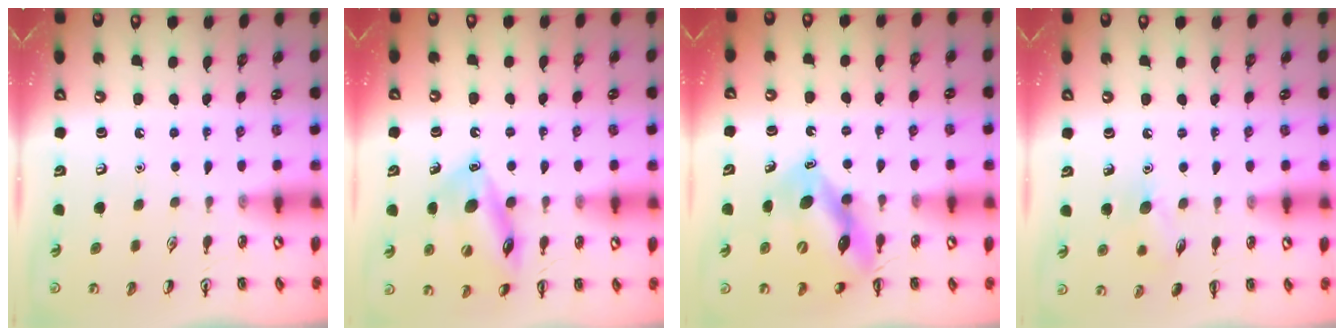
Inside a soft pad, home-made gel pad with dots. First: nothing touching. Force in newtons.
{"total": 15.5, "press": 15.4, "slide": 1.9}
{"total": 12.5, "press": 11.9, "slide": 4.0}
{"total": 7.5, "press": 7.3, "slide": 1.4}